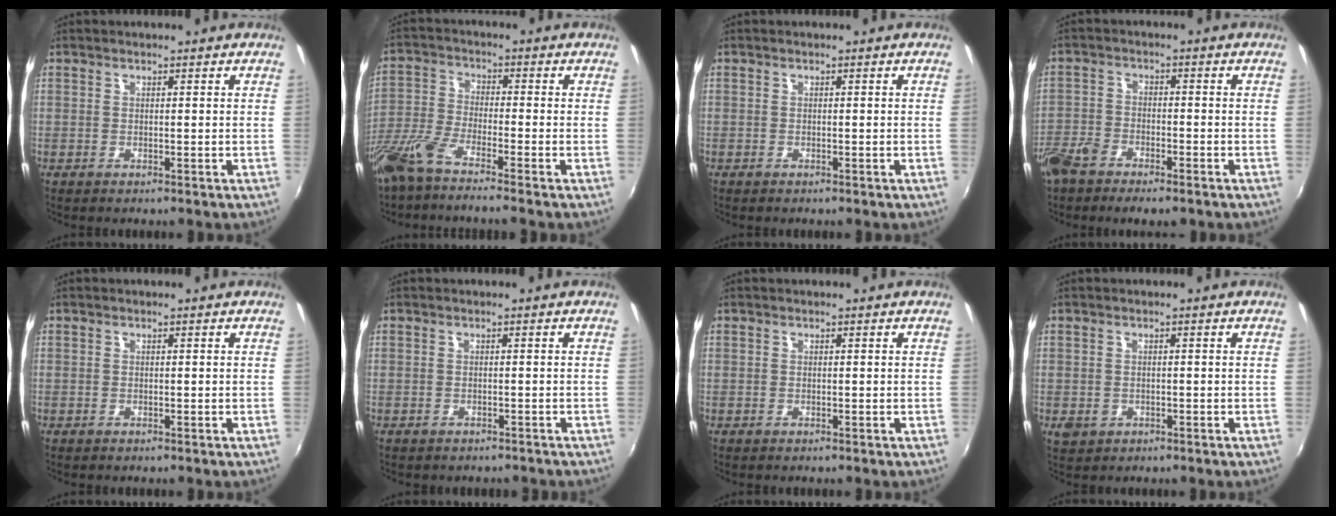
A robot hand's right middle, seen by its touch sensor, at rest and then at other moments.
{"total": 8.5, "force": [-6.5, 0.7, 5.5], "torque": [-0.124, -0.018, -0.130]}
{"total": 0.0}
{"total": 8.0, "force": [-5.8, 3.6, 4.2], "torque": [-0.108, -0.013, -0.114]}
{"total": 0.0}
{"total": 2.2, "force": [-1.9, 0.8, 0.7], "torque": [-0.017, -0.008, -0.022]}
{"total": 0.0}
{"total": 2.8, "force": [-0.9, 2.4, 1.2], "torque": [-0.023, -0.004, -0.011]}